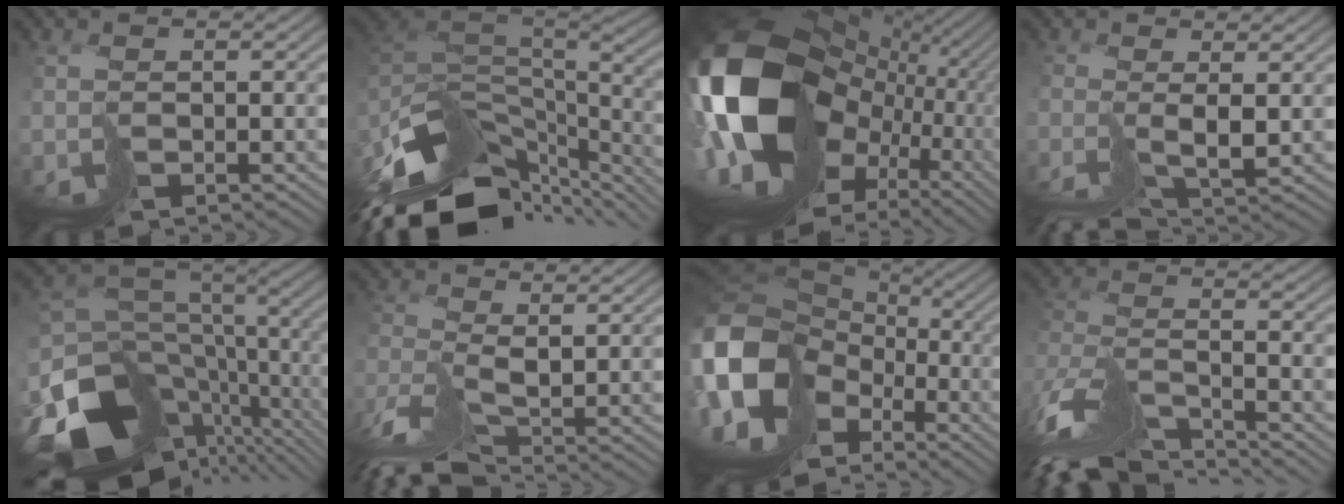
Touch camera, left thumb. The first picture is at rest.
{"total": 13.3, "force": [-7.0, 6.7, 9.1], "torque": [-0.218, -0.019, -0.106]}
{"total": 21.8, "force": [1.7, 16.5, 14.2], "torque": [-0.309, -0.046, 0.040]}
{"total": 2.7, "force": [-1.5, -0.5, 2.2], "torque": [-0.032, -0.005, -0.031]}
{"total": 14.4, "force": [-4.5, 9.1, 10.2], "torque": [-0.245, -0.023, -0.056]}
{"total": 6.3, "force": [-4.6, 1.6, 4.0], "torque": [-0.083, -0.013, -0.098]}
{"total": 18.0, "force": [-4.0, 13.7, 10.9], "torque": [-0.277, -0.035, -0.050]}
{"total": 11.3, "force": [-9.7, 2.6, 5.2], "torque": [-0.135, -0.006, -0.167]}